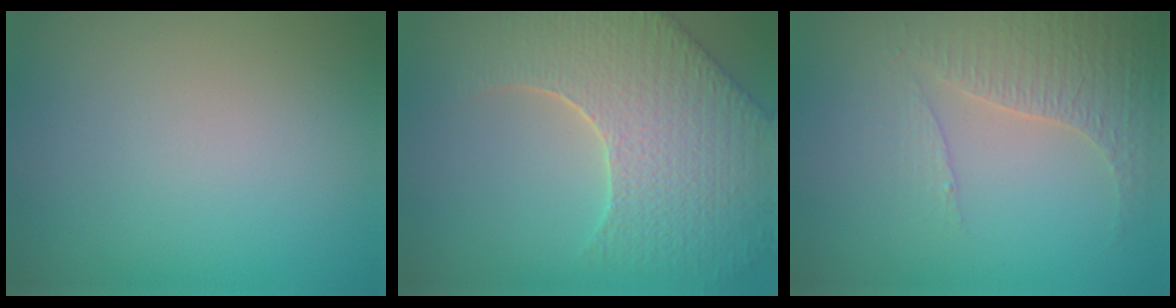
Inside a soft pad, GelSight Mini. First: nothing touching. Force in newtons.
{"total": 8.3, "press": 6.4, "slide": 5.2}
{"total": 3.4, "press": 3.2, "slide": 1.4}